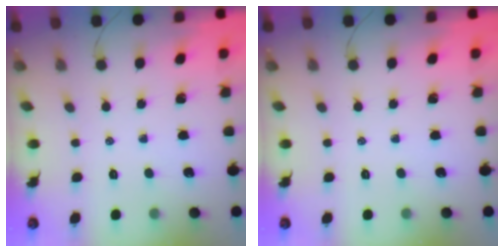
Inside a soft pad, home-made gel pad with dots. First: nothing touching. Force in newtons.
{"total": 0.0}